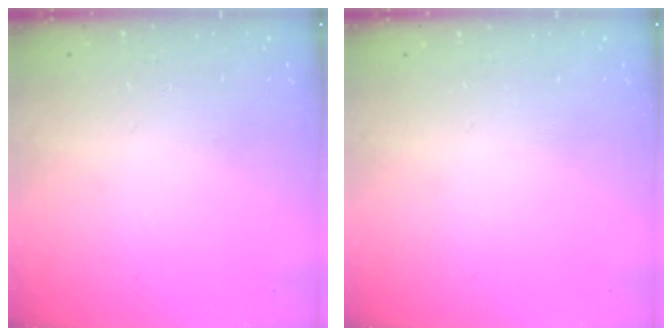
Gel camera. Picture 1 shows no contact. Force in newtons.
{"total": 0.0}